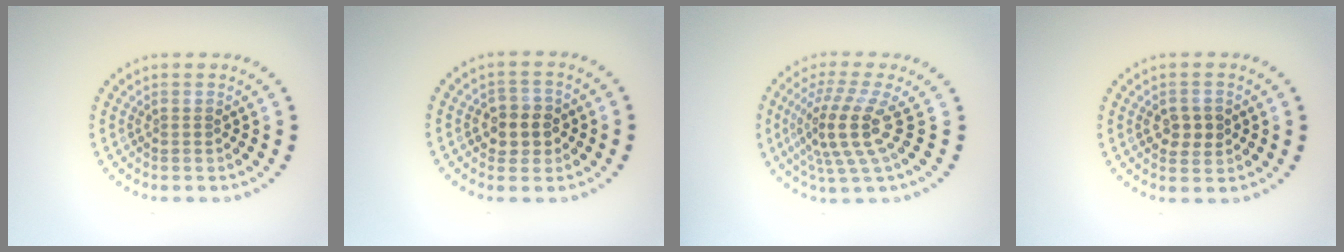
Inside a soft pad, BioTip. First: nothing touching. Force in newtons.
{"total": 2.9, "press": 2.8, "slide": 0.7}
{"total": 4.6, "press": 3.4, "slide": 3.1}
{"total": 2.4, "press": 2.3, "slide": 0.3}